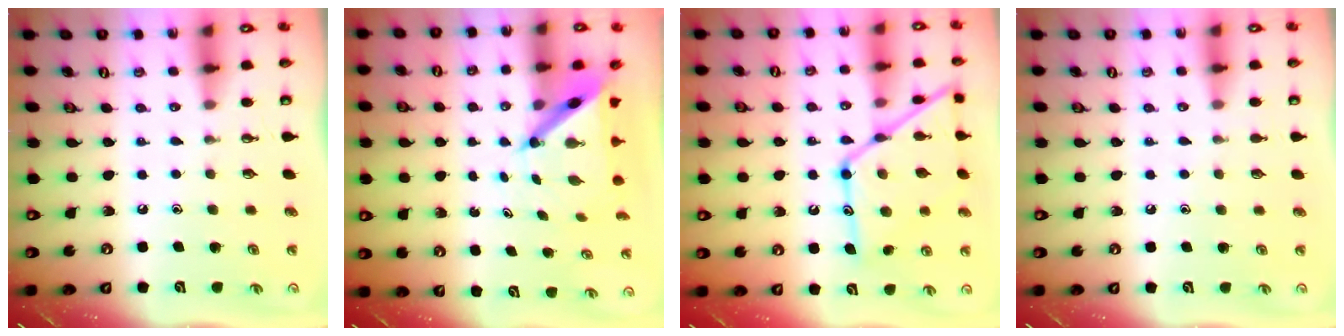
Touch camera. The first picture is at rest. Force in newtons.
{"total": 5.9, "press": 5.9, "slide": 0.5}
{"total": 18.2, "press": 18.1, "slide": 1.4}
{"total": 3.5, "press": 3.5, "slide": 0.3}